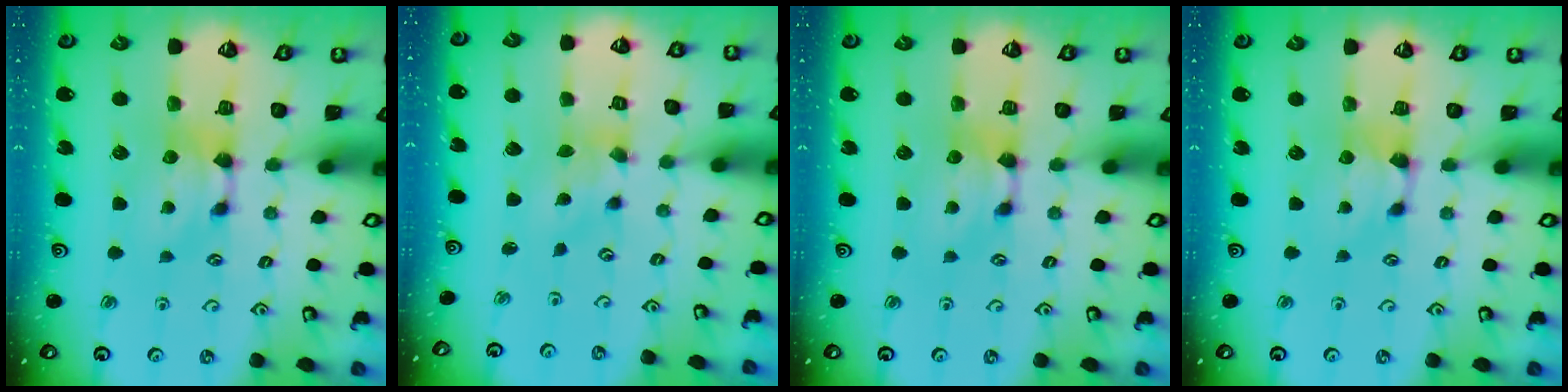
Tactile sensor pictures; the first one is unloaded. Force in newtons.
{"total": 1.2, "press": 0.0, "slide": 1.2}
{"total": 0.0}
{"total": 1.1, "press": 0.4, "slide": 1.0}